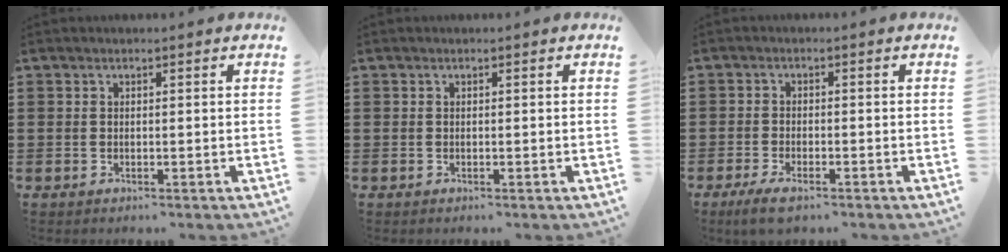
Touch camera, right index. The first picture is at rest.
{"total": 0.0}
{"total": 2.8, "force": [-2.1, 0.6, 1.6], "torque": [-0.035, 0.001, -0.043]}